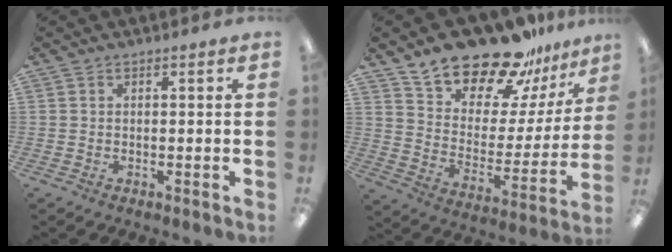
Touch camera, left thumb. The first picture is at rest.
{"total": 20.3, "force": [17.7, 7.4, 6.8], "torque": [-0.121, -0.137, 0.311]}